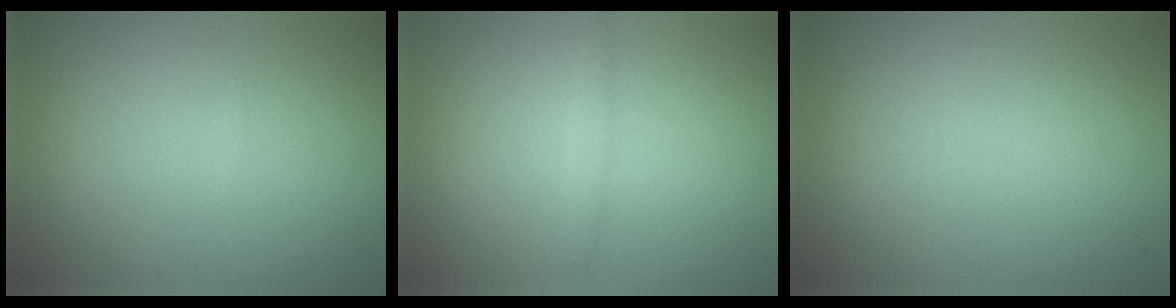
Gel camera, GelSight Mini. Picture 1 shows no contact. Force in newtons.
{"total": 0.9, "press": 0.9, "slide": 0.0}
{"total": 0.0}